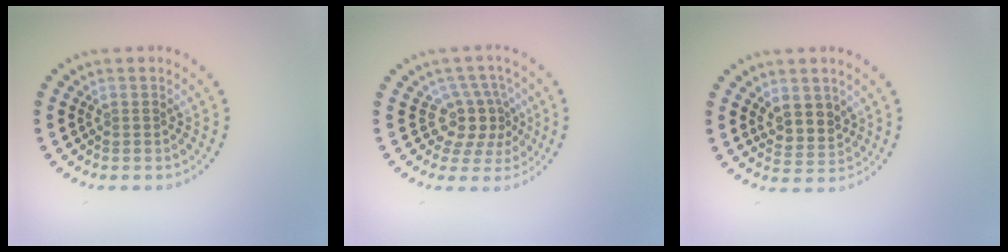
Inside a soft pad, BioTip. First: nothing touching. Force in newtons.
{"total": 3.5, "press": 2.6, "slide": 2.3}
{"total": 2.9, "press": 2.5, "slide": 1.4}